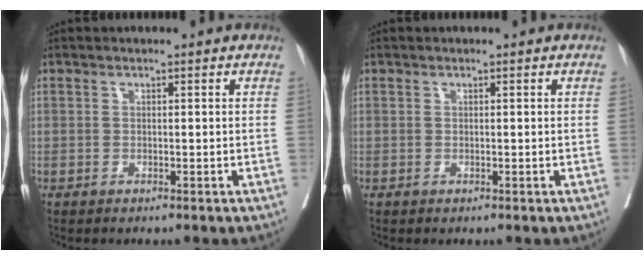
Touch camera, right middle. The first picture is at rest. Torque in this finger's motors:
{"motor_torque": [-0.06, -0.04, 0.00, 0.01]}